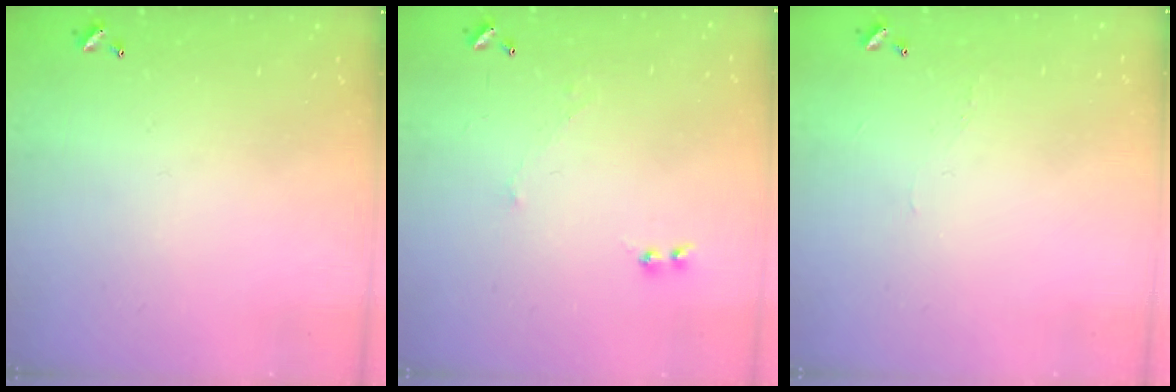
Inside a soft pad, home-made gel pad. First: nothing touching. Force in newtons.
{"total": 0.9, "press": 0.3, "slide": 0.8}
{"total": 0.9, "press": 0.7, "slide": 0.6}